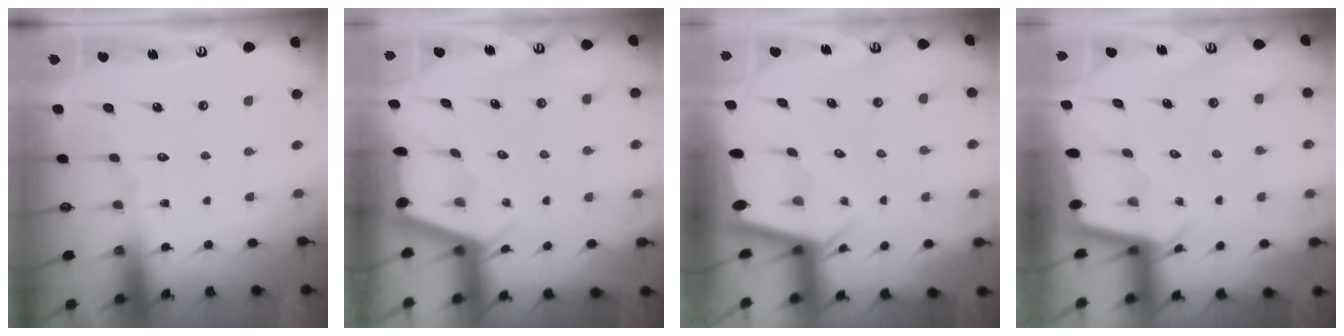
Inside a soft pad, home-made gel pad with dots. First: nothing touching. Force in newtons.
{"total": 2.4, "press": 2.4, "slide": 0.3}
{"total": 2.2, "press": 2.2, "slide": 0.1}
{"total": 2.0, "press": 2.0, "slide": 0.1}